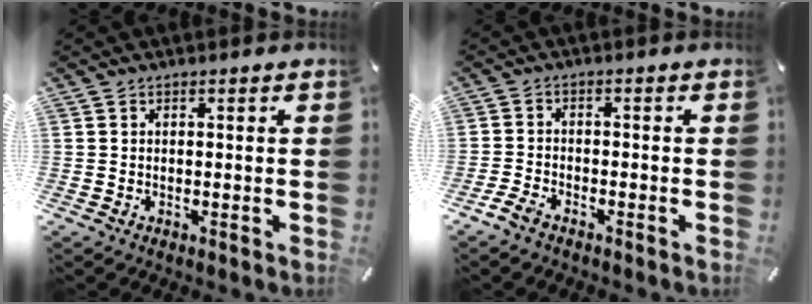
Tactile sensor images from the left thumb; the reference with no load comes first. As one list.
[{"total": 3.1, "force": [-2.6, 1.3, 1.2], "torque": [-0.039, 0.007, -0.055]}]